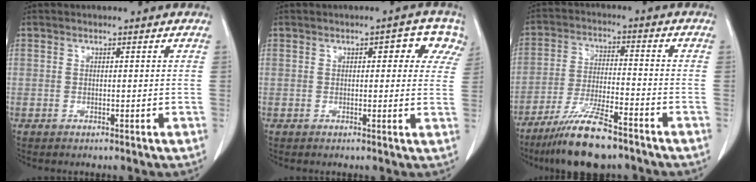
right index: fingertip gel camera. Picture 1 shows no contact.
{"total": 5.2, "force": [2.3, 2.4, 4.1], "torque": [-0.029, 0.021, 0.018]}
{"total": 10.9, "force": [-8.4, 1.5, 6.8], "torque": [-0.131, -0.026, -0.151]}